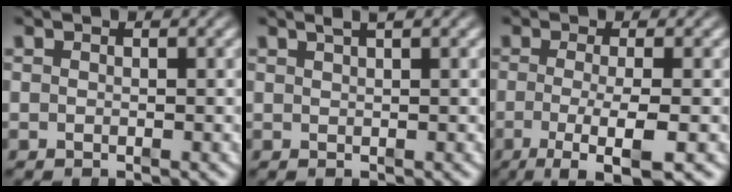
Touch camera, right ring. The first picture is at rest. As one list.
[{"total": 2.0, "force": [1.4, -0.6, 1.3], "torque": [-0.004, 0.010, 0.023]}, {"total": 6.6, "force": [-4.3, 1.1, 4.9], "torque": [-0.094, -0.037, -0.049]}]